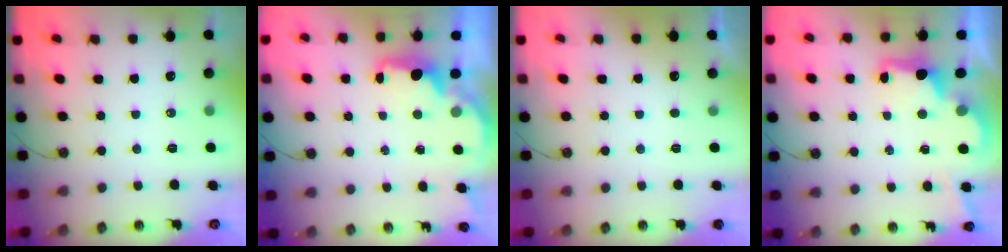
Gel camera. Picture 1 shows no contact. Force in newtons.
{"total": 2.2, "press": 2.1, "slide": 0.6}
{"total": 0.0}
{"total": 2.6, "press": 2.5, "slide": 0.8}